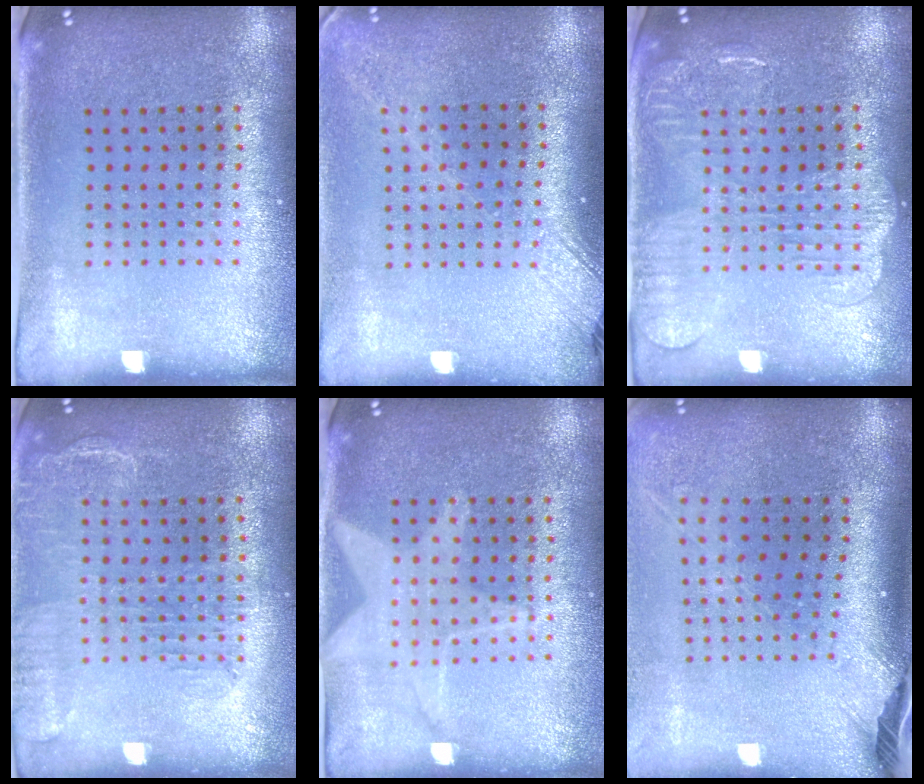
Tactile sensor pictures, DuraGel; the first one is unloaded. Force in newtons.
{"total": 2.1, "press": 1.6, "slide": 1.4}
{"total": 1.9, "press": 1.8, "slide": 0.5}
{"total": 1.7, "press": 1.4, "slide": 0.8}
{"total": 1.3, "press": 1.3, "slide": 0.2}
{"total": 2.6, "press": 1.8, "slide": 1.8}